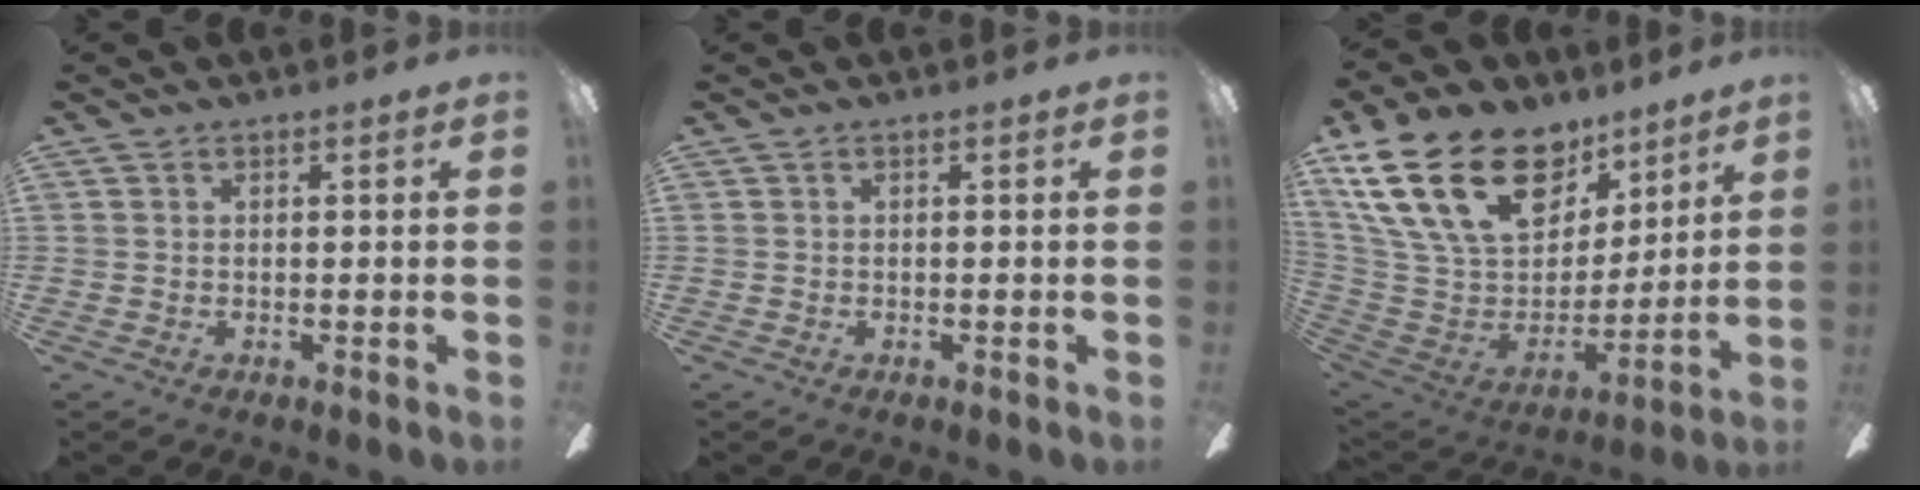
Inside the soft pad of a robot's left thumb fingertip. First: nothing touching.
{"total": 0.0}
{"total": 28.3, "force": [14.4, 17.4, 17.0], "torque": [-0.321, -0.061, 0.279]}